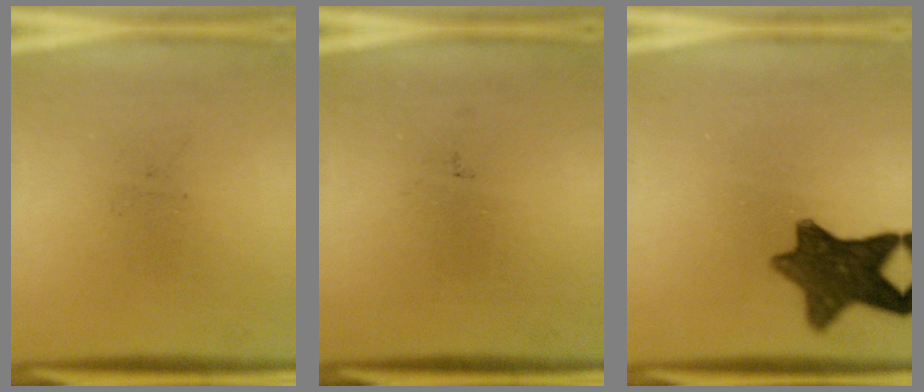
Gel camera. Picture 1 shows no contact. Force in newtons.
{"total": 0.0}
{"total": 10.1}